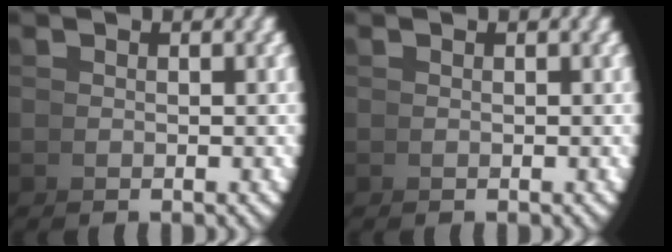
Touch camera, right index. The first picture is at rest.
{"total": 0.0}